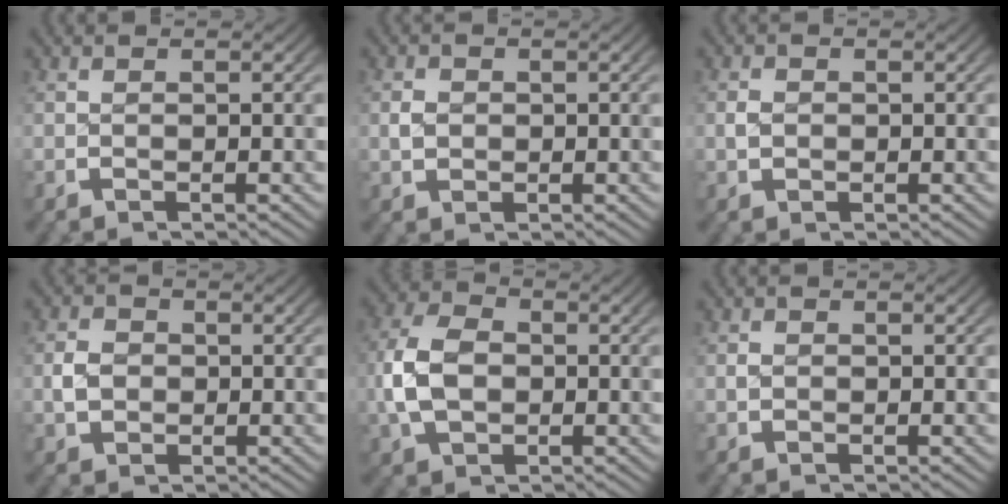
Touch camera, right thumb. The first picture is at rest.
{"total": 1.4, "force": [0.0, 1.2, 0.7], "torque": [-0.012, -0.001, 0.001]}
{"total": 1.0, "force": [-0.1, 0.8, 0.5], "torque": [-0.012, -0.002, -0.002]}
{"total": 2.6, "force": [-0.3, 2.1, 1.4], "torque": [-0.028, -0.002, -0.004]}
{"total": 6.8, "force": [-0.1, 4.9, 4.6], "torque": [-0.109, -0.014, 0.006]}
{"total": 0.6, "force": [-0.1, 0.5, 0.3], "torque": [-0.005, -0.003, -0.001]}